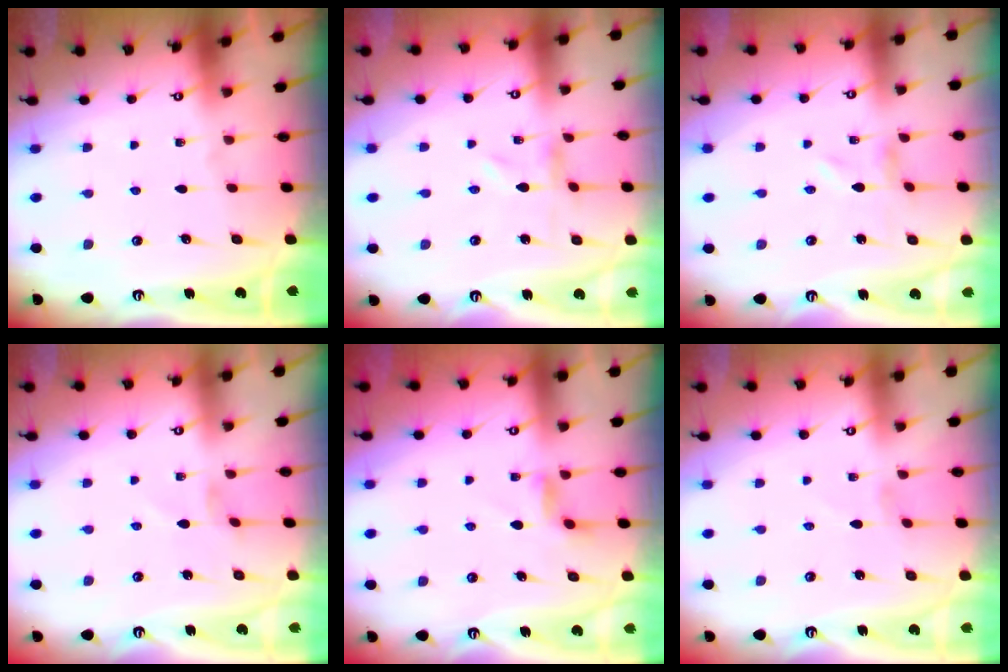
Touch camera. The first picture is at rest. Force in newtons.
{"total": 0.0}
{"total": 0.6, "press": 0.6, "slide": 0.2}
{"total": 1.8, "press": 1.7, "slide": 0.3}
{"total": 3.6, "press": 3.5, "slide": 0.5}
{"total": 0.9, "press": 0.9, "slide": 0.1}